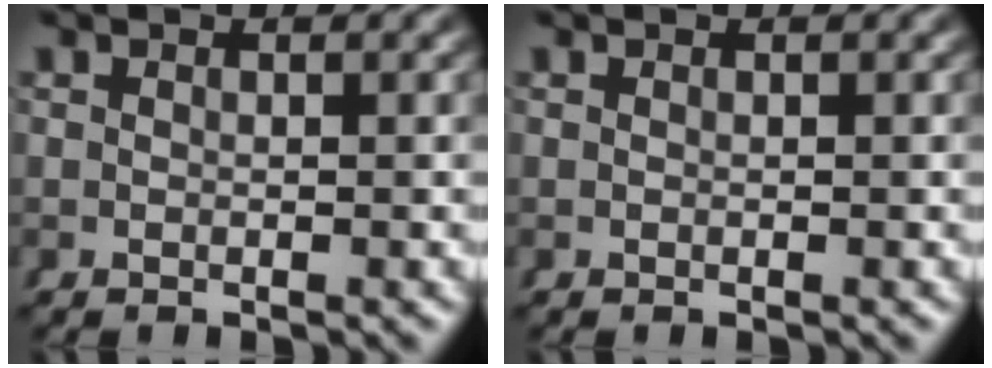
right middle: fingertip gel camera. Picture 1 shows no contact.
{"total": 0.0}